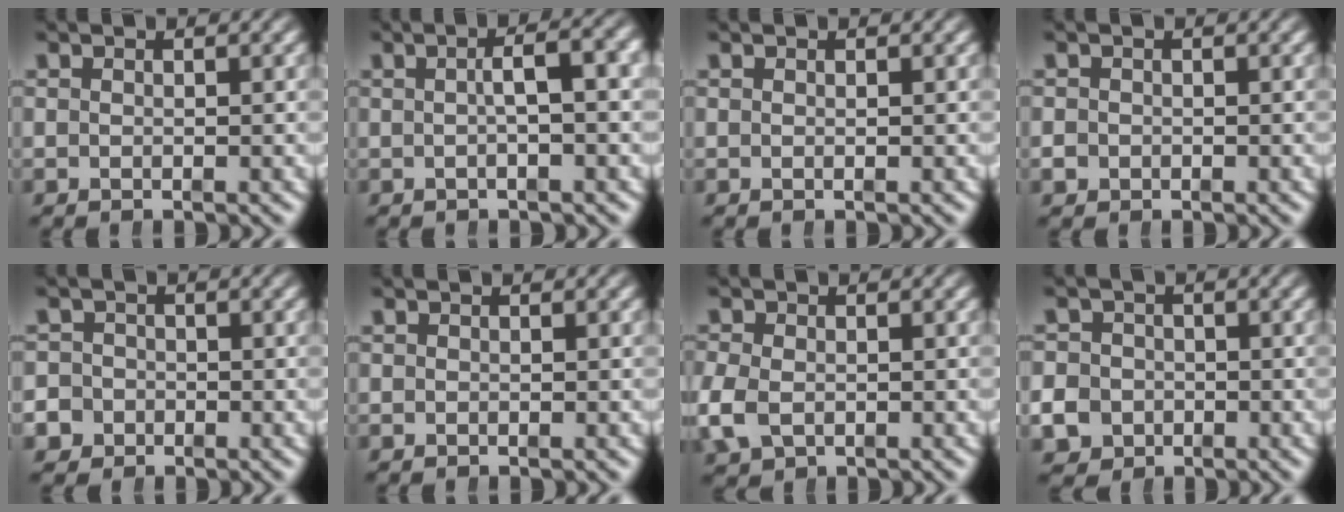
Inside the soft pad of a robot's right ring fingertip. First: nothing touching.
{"total": 3.3, "force": [0.2, 0.1, 3.3], "torque": [-0.033, 0.021, -0.005]}
{"total": 0.0}
{"total": 1.0, "force": [-0.6, 0.8, 0.0], "torque": [-0.004, -0.004, -0.010]}
{"total": 4.5, "force": [-1.9, 4.0, 0.5], "torque": [-0.019, -0.019, -0.034]}
{"total": 0.0}
{"total": 2.5, "force": [-0.8, 1.9, 1.3], "torque": [-0.045, -0.014, -0.002]}
{"total": 5.1, "force": [-1.9, 4.6, 1.3], "torque": [-0.032, -0.025, -0.028]}